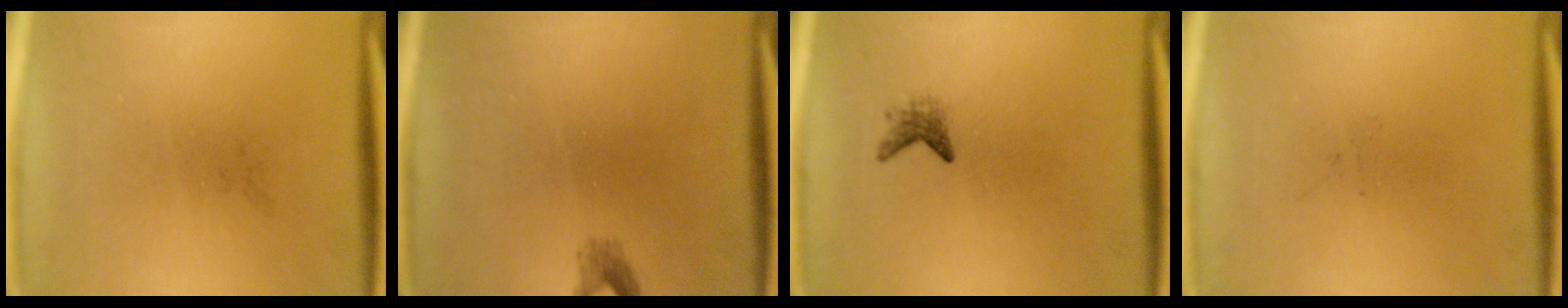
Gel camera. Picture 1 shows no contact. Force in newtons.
{"total": 1.2}
{"total": 1.5}
{"total": 0.0}